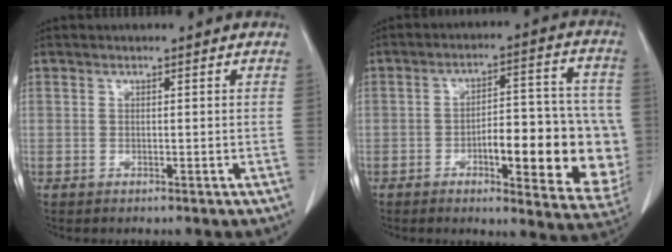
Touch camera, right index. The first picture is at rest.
{"total": 17.2, "force": [-3.9, 4.9, 16.0], "torque": [-0.164, 0.026, -0.039]}